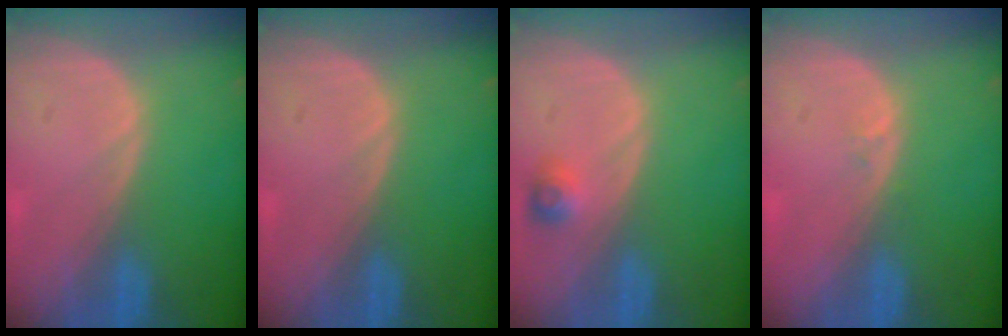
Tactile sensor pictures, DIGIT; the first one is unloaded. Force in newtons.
{"total": 0.0}
{"total": 2.5, "press": 2.3, "slide": 1.0}
{"total": 0.6, "press": 0.5, "slide": 0.4}